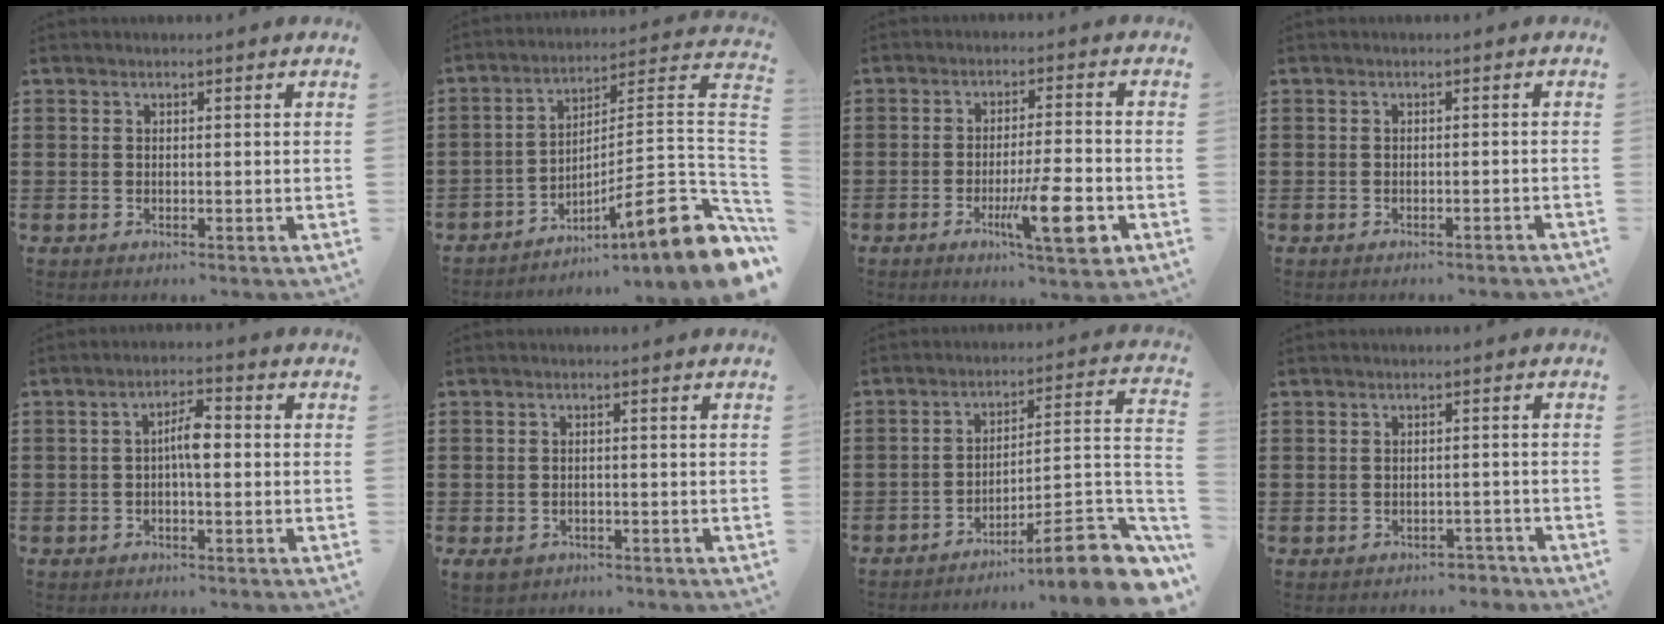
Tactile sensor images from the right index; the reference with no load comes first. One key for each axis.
{"total": 11.9, "fx": -6.0, "fy": 1.2, "fz": 10.2, "tx": -0.136, "ty": -0.022, "tz": -0.113}
{"total": 9.9, "fx": -3.6, "fy": 1.6, "fz": 9.0, "tx": -0.160, "ty": -0.010, "tz": -0.059}
{"total": 0.8, "fx": -0.7, "fy": 0.0, "fz": 0.3, "tx": -0.008, "ty": -0.001, "tz": -0.015}
{"total": 4.1, "fx": -0.3, "fy": 1.2, "fz": 3.9, "tx": -0.071, "ty": 0.008, "tz": -0.008}
{"total": 1.4, "fx": -0.8, "fy": 0.9, "fz": 0.7, "tx": -0.018, "ty": 0.001, "tz": -0.018}
{"total": 10.1, "fx": -7.0, "fy": 1.4, "fz": 7.1, "tx": -0.089, "ty": 0.000, "tz": -0.134}
{"total": 1.8, "fx": -1.7, "fy": 0.6, "fz": 0.1, "tx": -0.008, "ty": 0.002, "tz": -0.038}